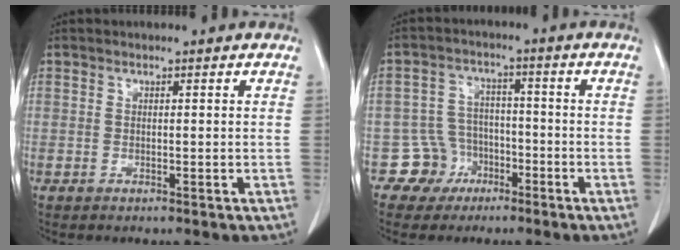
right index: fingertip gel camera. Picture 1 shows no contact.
{"total": 5.8, "force": [-2.9, 5.0, -0.3], "torque": [0.016, 0.017, -0.048]}